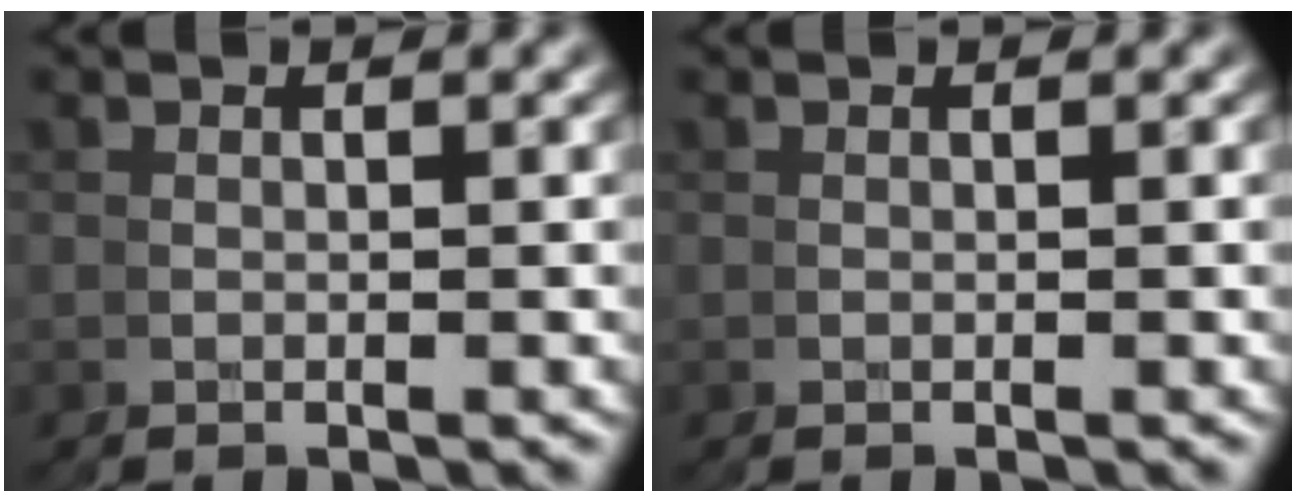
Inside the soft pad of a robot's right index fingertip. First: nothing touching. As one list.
[{"total": 0.0}]